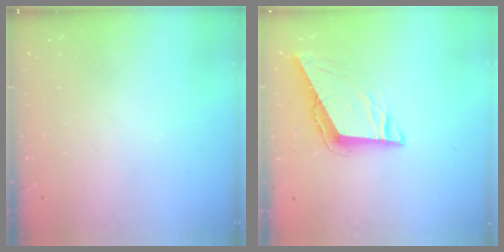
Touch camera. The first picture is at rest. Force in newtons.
{"total": 7.5, "press": 7.5, "slide": 0.3}